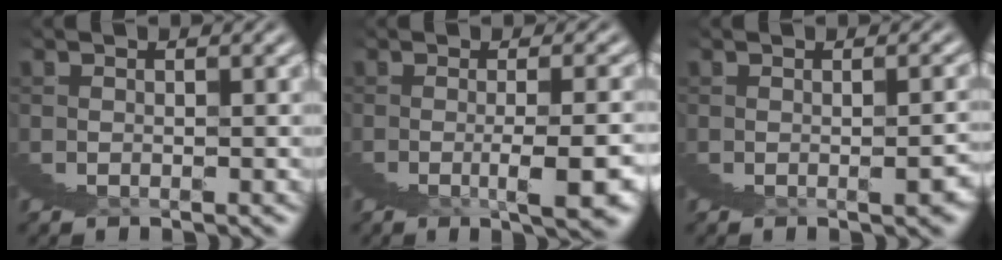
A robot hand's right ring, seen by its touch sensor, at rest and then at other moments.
{"total": 3.6, "force": [-0.3, -2.1, 2.8], "torque": [-0.026, 0.019, -0.005]}
{"total": 1.3, "force": [-0.3, -0.2, 1.2], "torque": [-0.015, 0.006, -0.001]}